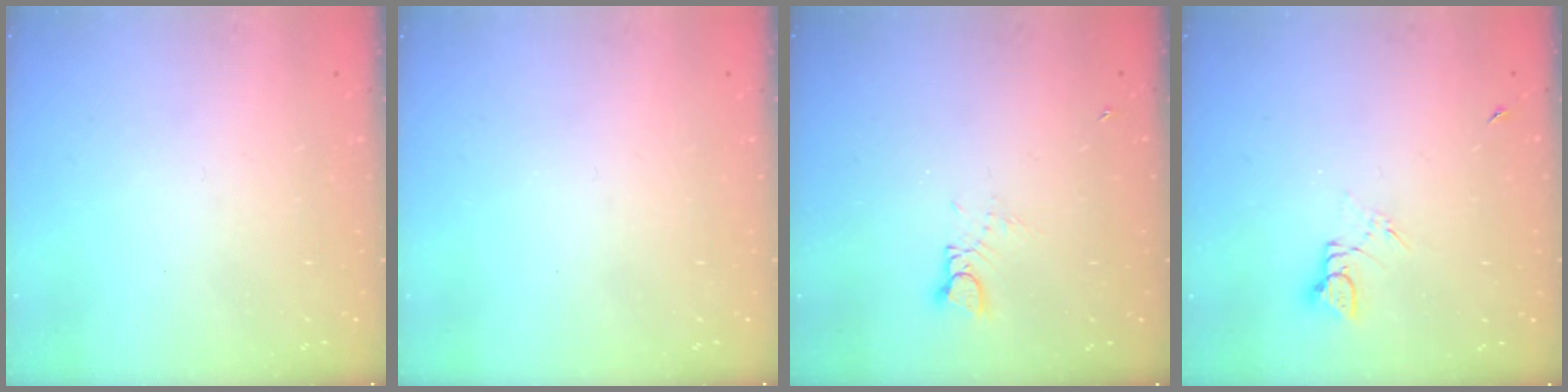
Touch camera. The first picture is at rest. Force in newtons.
{"total": 0.0}
{"total": 2.7, "press": 2.7, "slide": 0.2}
{"total": 1.5, "press": 1.5, "slide": 0.2}